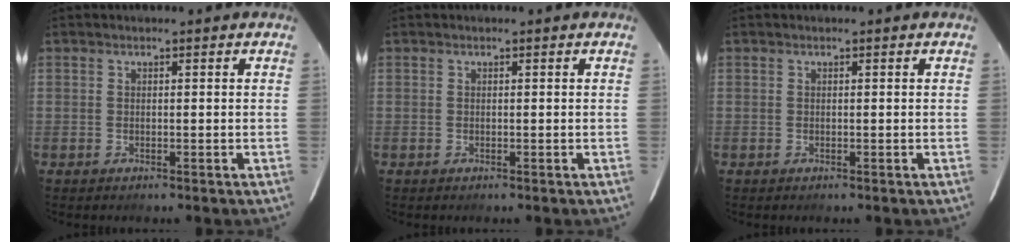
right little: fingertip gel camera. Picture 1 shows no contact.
{"total": 0.0}
{"total": 0.0}